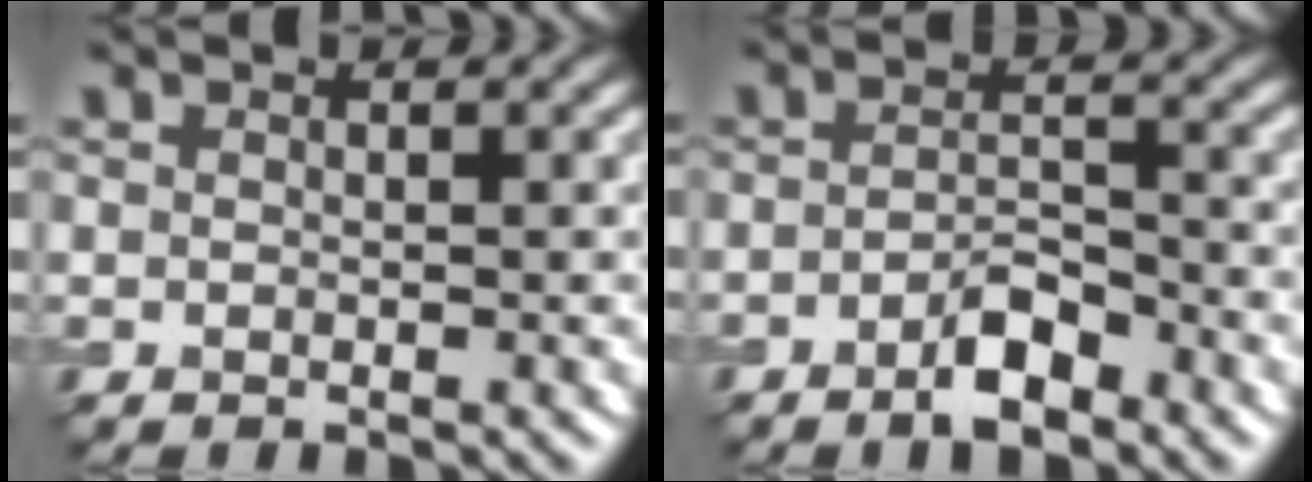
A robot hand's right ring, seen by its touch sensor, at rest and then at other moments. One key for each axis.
{"total": 3.1, "fx": -2.1, "fy": 1.0, "fz": 2.1, "tx": -0.036, "ty": 0.006, "tz": -0.040}